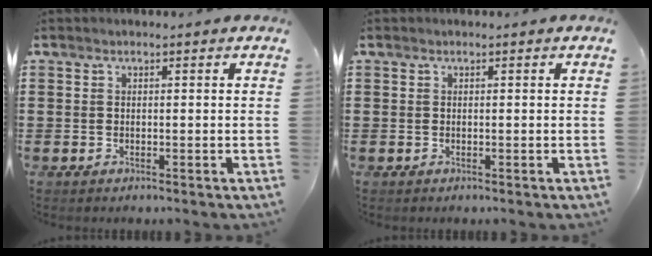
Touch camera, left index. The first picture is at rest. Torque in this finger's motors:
{"motor_torque": [0.71, -0.62, 0.14, 0.07]}